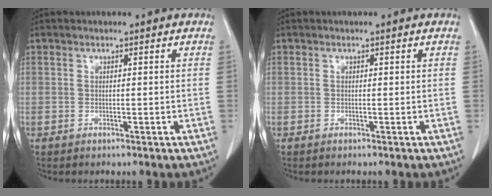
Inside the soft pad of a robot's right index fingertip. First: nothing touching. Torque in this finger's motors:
{"motor_torque": [0.01, -0.09, 0.01, 0.01]}